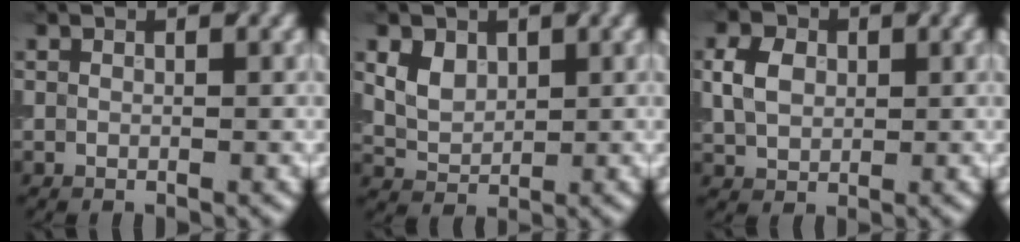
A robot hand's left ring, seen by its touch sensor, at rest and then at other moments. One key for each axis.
{"total": 3.1, "fx": 1.3, "fy": 2.2, "fz": 1.8, "tx": -0.045, "ty": 0.006, "tz": 0.033}
{"total": 3.3, "fx": 0.5, "fy": 2.5, "fz": 2.2, "tx": -0.052, "ty": 0.011, "tz": 0.014}